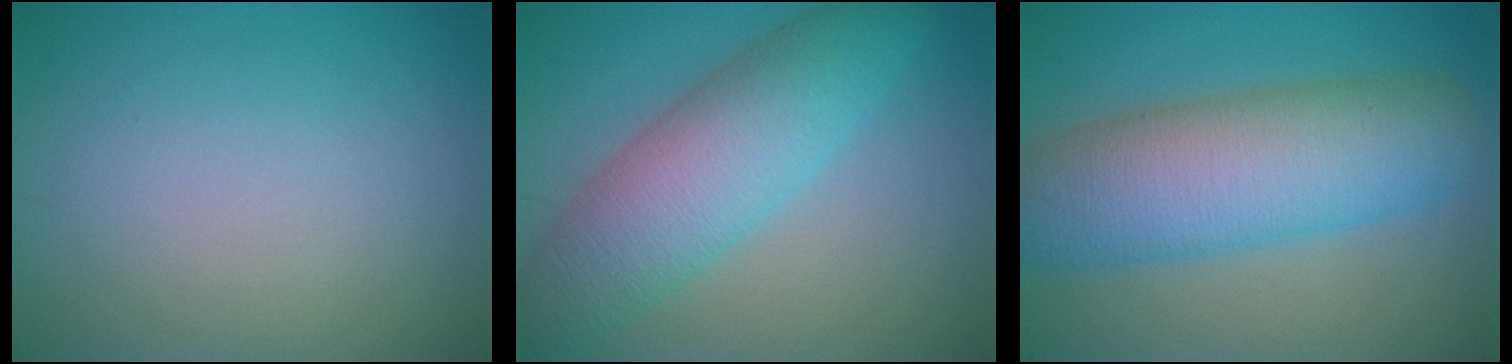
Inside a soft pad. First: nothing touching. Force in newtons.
{"total": 7.9, "press": 7.9, "slide": 0.2}
{"total": 10.5, "press": 10.5, "slide": 0.3}